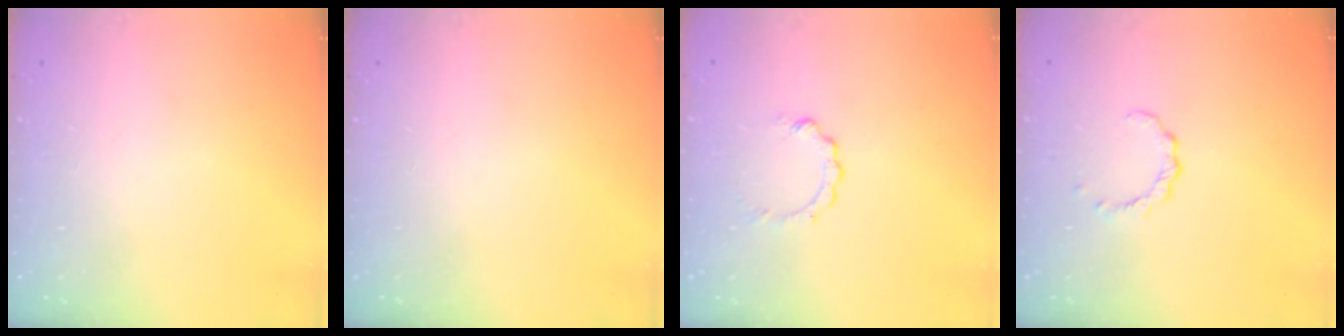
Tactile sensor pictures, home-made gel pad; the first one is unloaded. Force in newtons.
{"total": 0.0}
{"total": 3.3, "press": 3.3, "slide": 0.4}
{"total": 2.9, "press": 2.9, "slide": 0.3}